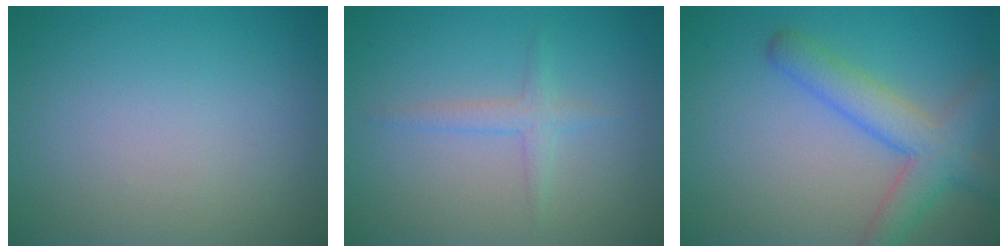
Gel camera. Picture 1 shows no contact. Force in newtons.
{"total": 1.6, "press": 1.6, "slide": 0.1}
{"total": 4.9, "press": 4.9, "slide": 0.3}